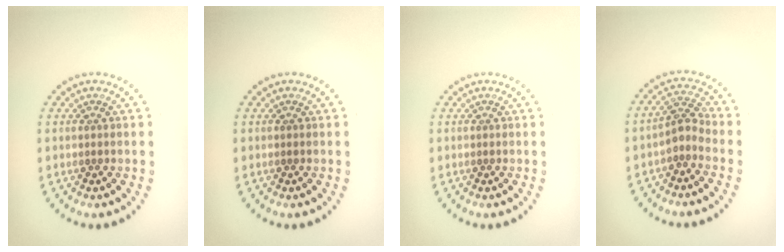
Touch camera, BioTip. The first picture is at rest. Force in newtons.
{"total": 0.0}
{"total": 0.0}
{"total": 2.2, "press": 1.5, "slide": 1.5}